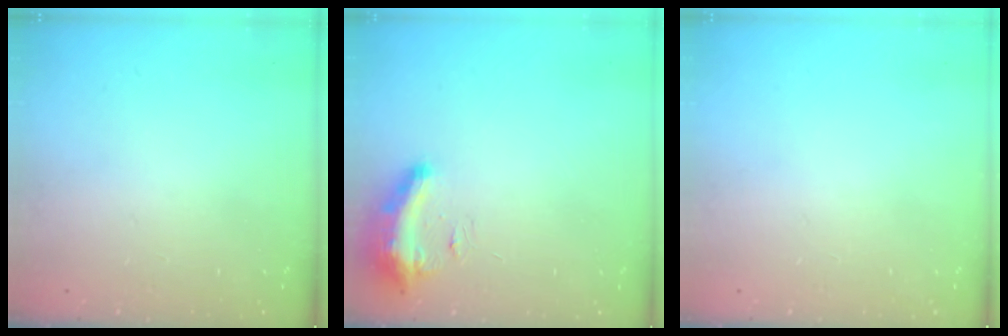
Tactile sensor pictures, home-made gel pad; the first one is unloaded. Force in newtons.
{"total": 8.5, "press": 8.5, "slide": 0.8}
{"total": 0.0}